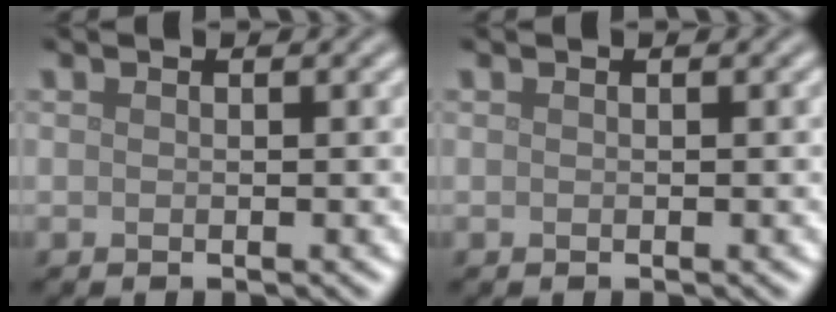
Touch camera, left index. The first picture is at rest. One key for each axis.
{"total": 0.0}